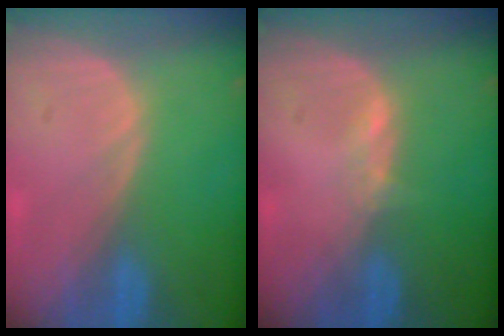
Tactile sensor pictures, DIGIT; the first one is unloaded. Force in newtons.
{"total": 1.1, "press": 1.1, "slide": 0.3}